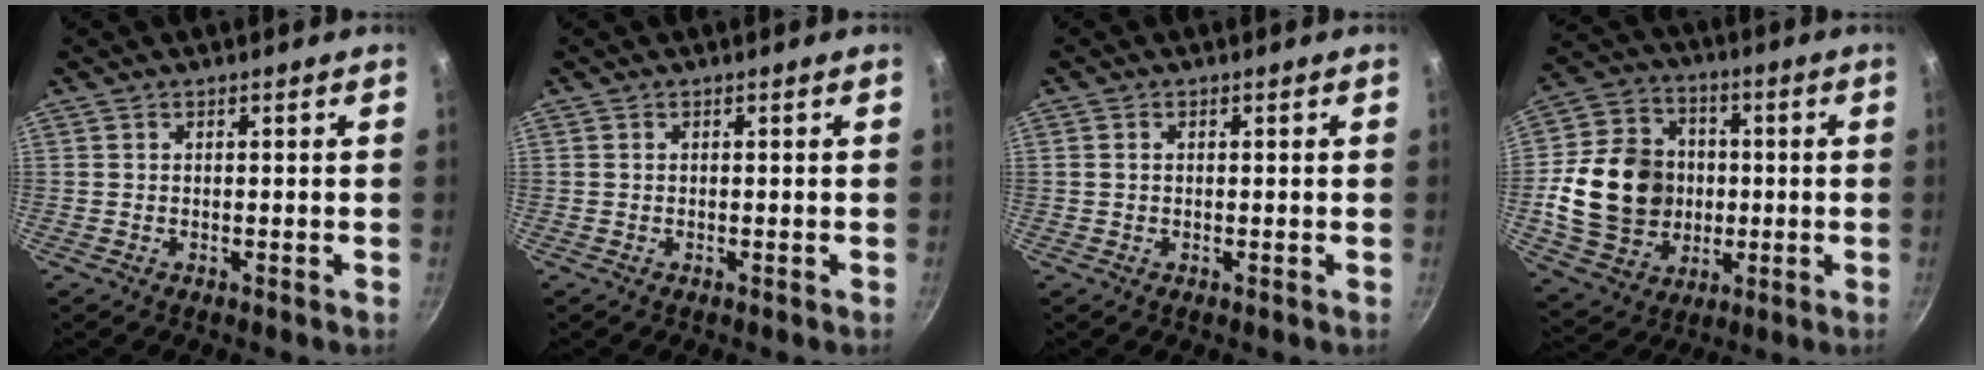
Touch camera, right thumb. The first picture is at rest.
{"total": 0.0}
{"total": 1.0, "force": [0.1, 0.7, 0.6], "torque": [-0.011, 0.004, 0.001]}
{"total": 19.8, "force": [-0.5, 16.4, 11.1], "torque": [-0.173, 0.020, -0.004]}